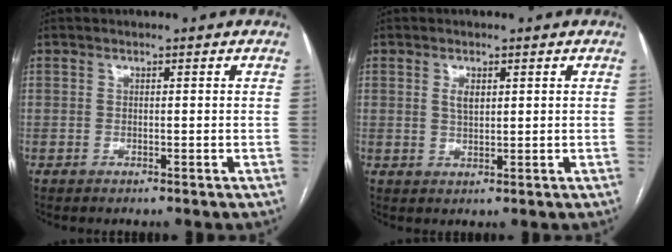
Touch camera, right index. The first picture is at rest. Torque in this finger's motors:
{"motor_torque": [0.21, 0.08, 0.18, 0.04]}